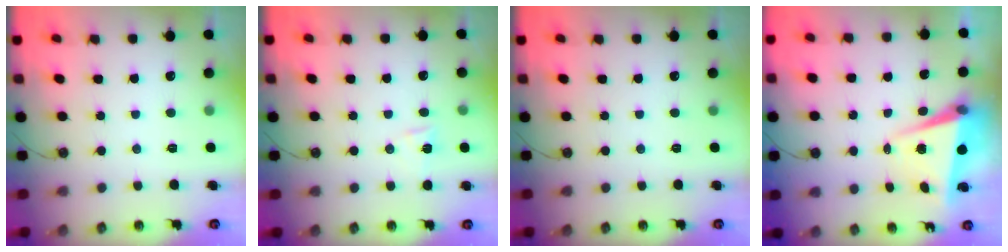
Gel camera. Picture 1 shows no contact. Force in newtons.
{"total": 5.9, "press": 5.8, "slide": 0.8}
{"total": 0.0}
{"total": 5.2, "press": 5.0, "slide": 1.4}